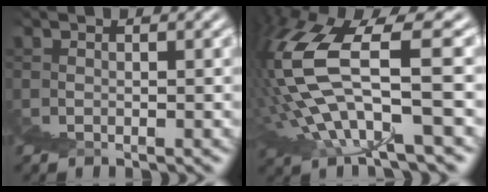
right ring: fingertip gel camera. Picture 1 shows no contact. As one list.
[{"total": 8.4, "force": [3.8, 2.4, 7.1], "torque": [-0.164, 0.010, 0.065]}]